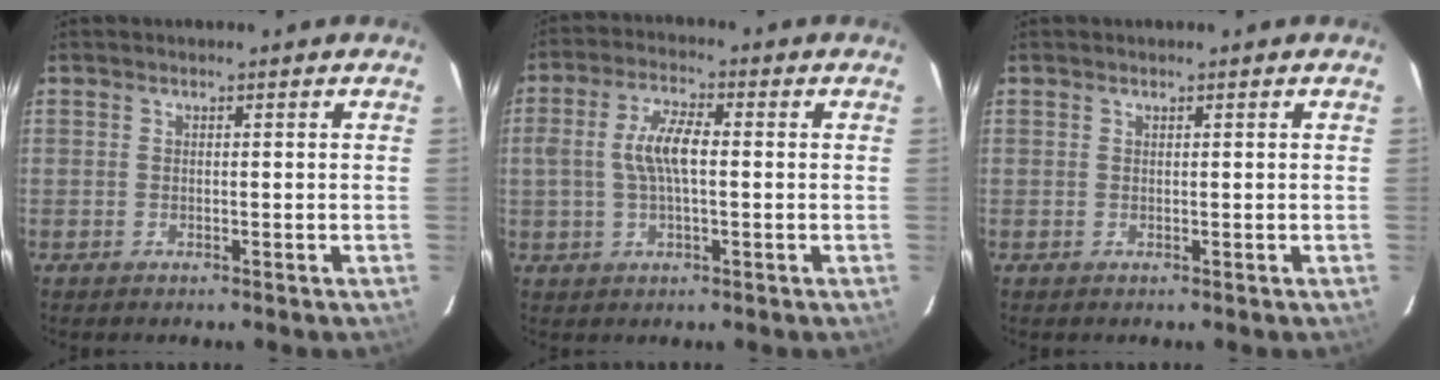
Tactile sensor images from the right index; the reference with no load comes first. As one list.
[{"total": 7.0, "force": [0.0, 2.7, 6.5], "torque": [-0.128, 0.011, 0.002]}, {"total": 0.0}]